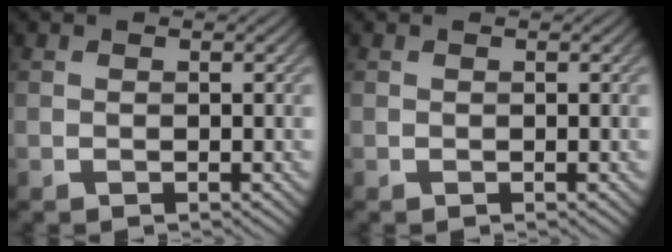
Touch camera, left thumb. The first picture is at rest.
{"total": 0.0}